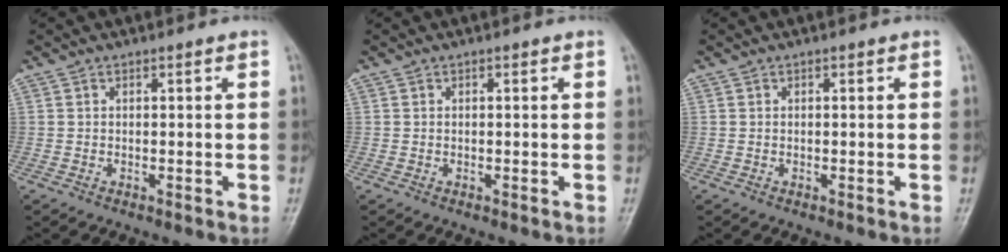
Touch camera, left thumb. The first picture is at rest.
{"total": 0.0}
{"total": 0.0}